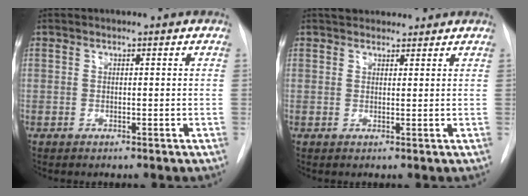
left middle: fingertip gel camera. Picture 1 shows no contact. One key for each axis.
{"total": 5.4, "fx": 4.8, "fy": 1.9, "fz": 1.6, "tx": -0.010, "ty": 0.023, "tz": 0.070}